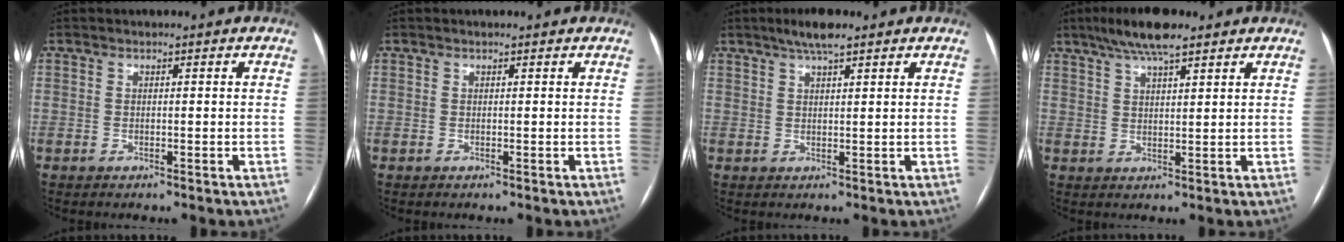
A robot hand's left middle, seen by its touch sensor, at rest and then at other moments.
{"total": 0.7, "force": [0.6, 0.1, 0.2], "torque": [-0.010, 0.012, 0.009]}
{"total": 4.2, "force": [3.0, 0.6, 2.8], "torque": [-0.054, 0.011, 0.053]}
{"total": 7.6, "force": [5.6, 1.3, 5.0], "torque": [-0.089, 0.021, 0.094]}